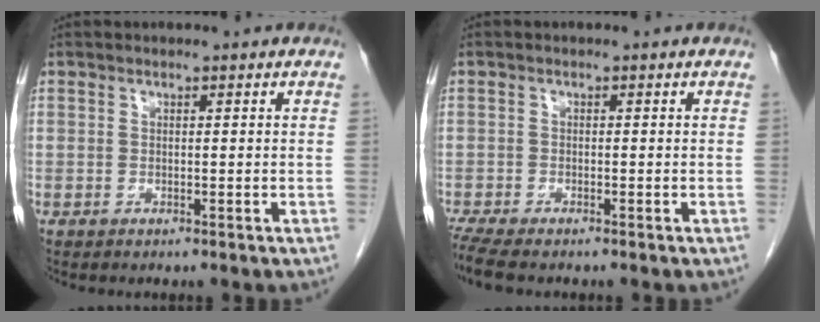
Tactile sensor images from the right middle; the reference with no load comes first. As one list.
[{"total": 4.7, "force": [-3.9, 0.7, 2.4], "torque": [-0.051, -0.016, -0.069]}]